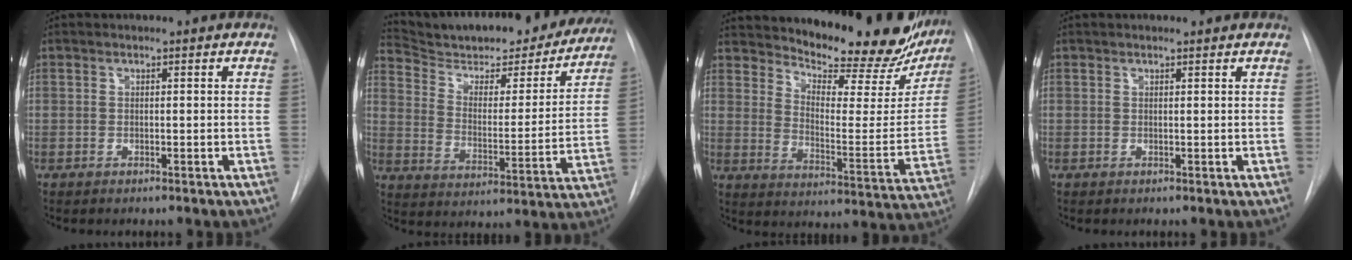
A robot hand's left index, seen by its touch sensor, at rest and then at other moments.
{"total": 26.7, "force": [24.2, 6.2, 9.5], "torque": [-0.148, -0.040, 0.324]}
{"total": 23.8, "force": [21.1, 6.4, 8.9], "torque": [-0.130, -0.074, 0.267]}
{"total": 1.1, "force": [1.0, 0.3, 0.4], "torque": [-0.011, 0.010, 0.014]}